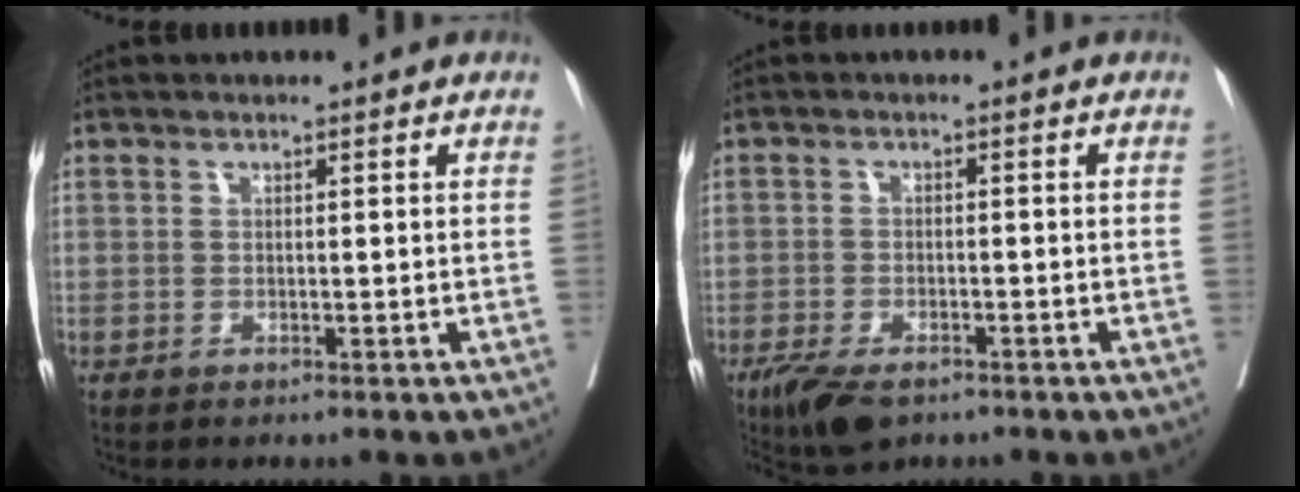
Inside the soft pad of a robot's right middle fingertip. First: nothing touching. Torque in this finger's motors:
{"motor_torque": [0.76, -0.62, 0.34, 0.11]}